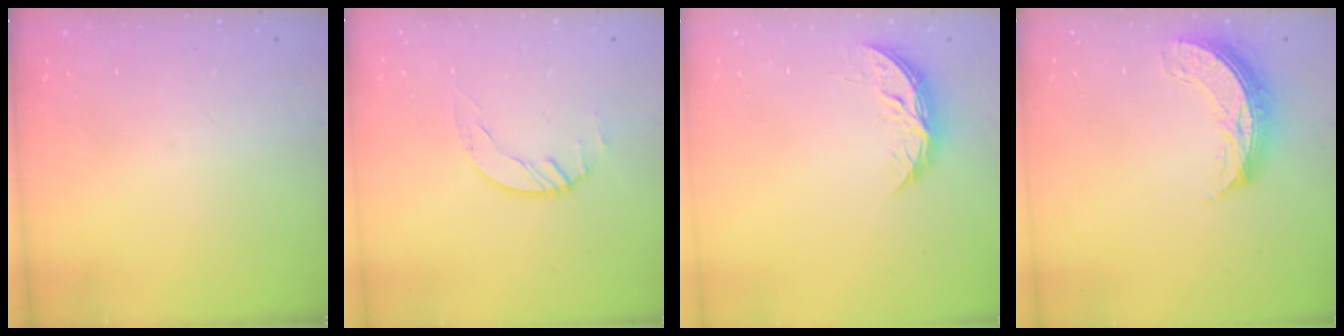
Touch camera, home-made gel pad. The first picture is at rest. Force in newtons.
{"total": 1.5, "press": 1.5, "slide": 0.2}
{"total": 5.4, "press": 5.4, "slide": 0.5}
{"total": 7.9, "press": 7.8, "slide": 0.8}